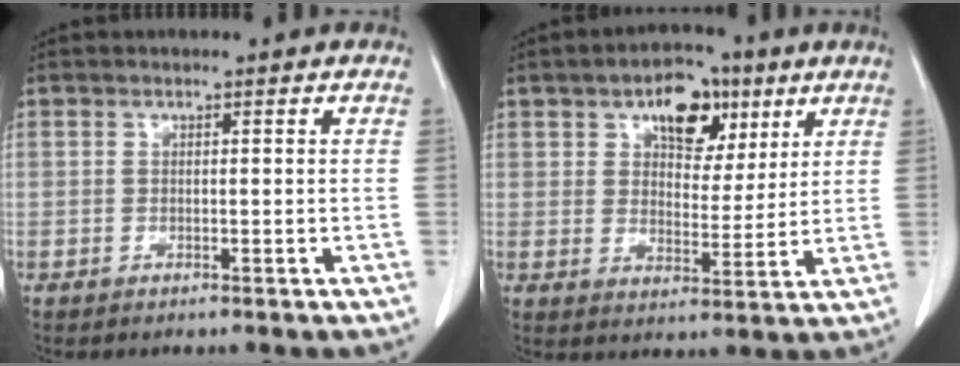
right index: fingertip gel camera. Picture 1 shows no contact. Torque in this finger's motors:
{"motor_torque": [0.29, 0.27, 0.17, 0.07]}